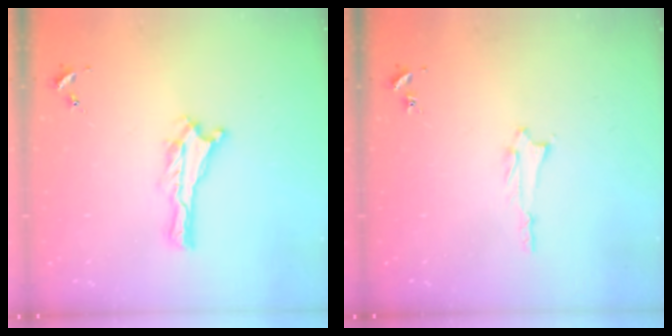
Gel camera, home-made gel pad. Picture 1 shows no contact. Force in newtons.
{"total": 1.4, "press": 1.4, "slide": 0.2}